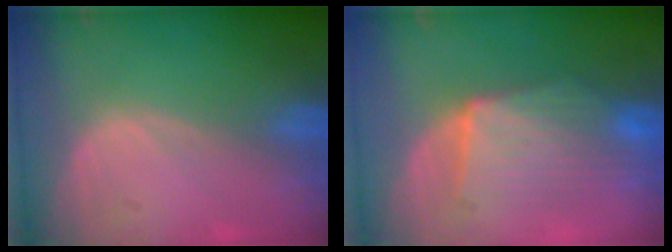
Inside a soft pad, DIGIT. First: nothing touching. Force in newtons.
{"total": 7.7, "press": 7.7, "slide": 0.4}